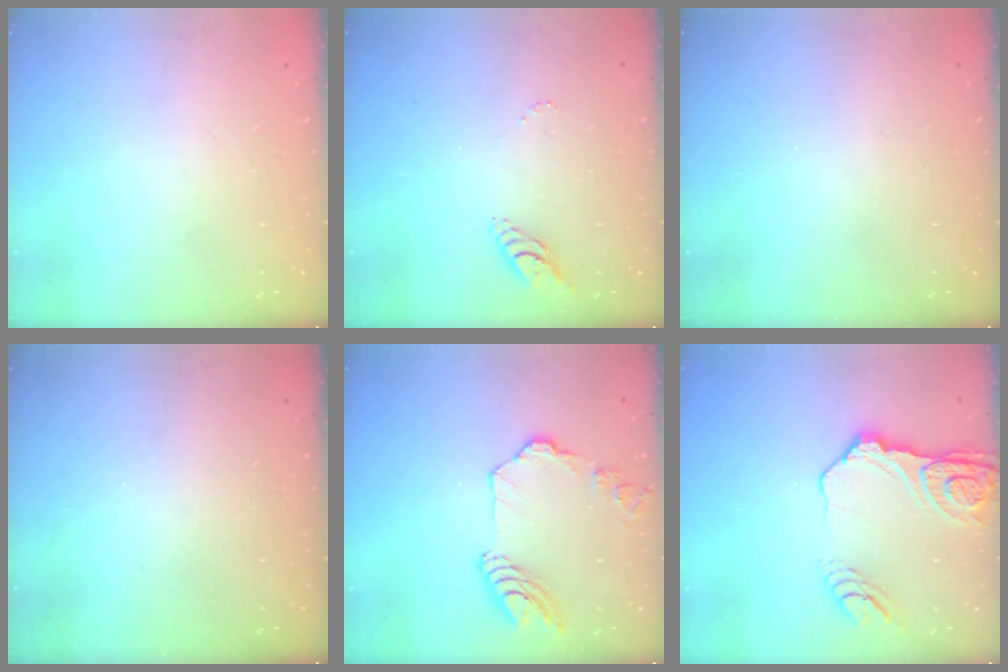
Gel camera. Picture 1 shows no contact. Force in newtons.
{"total": 6.9, "press": 6.8, "slide": 0.7}
{"total": 0.0}
{"total": 0.0}
{"total": 12.4, "press": 12.3, "slide": 1.5}
{"total": 15.8, "press": 15.7, "slide": 1.9}